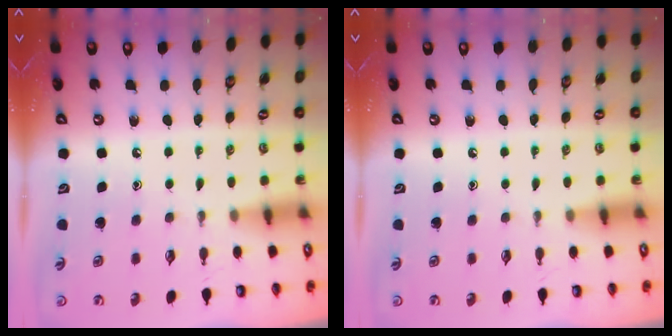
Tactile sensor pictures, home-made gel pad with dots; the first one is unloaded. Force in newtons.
{"total": 0.0}